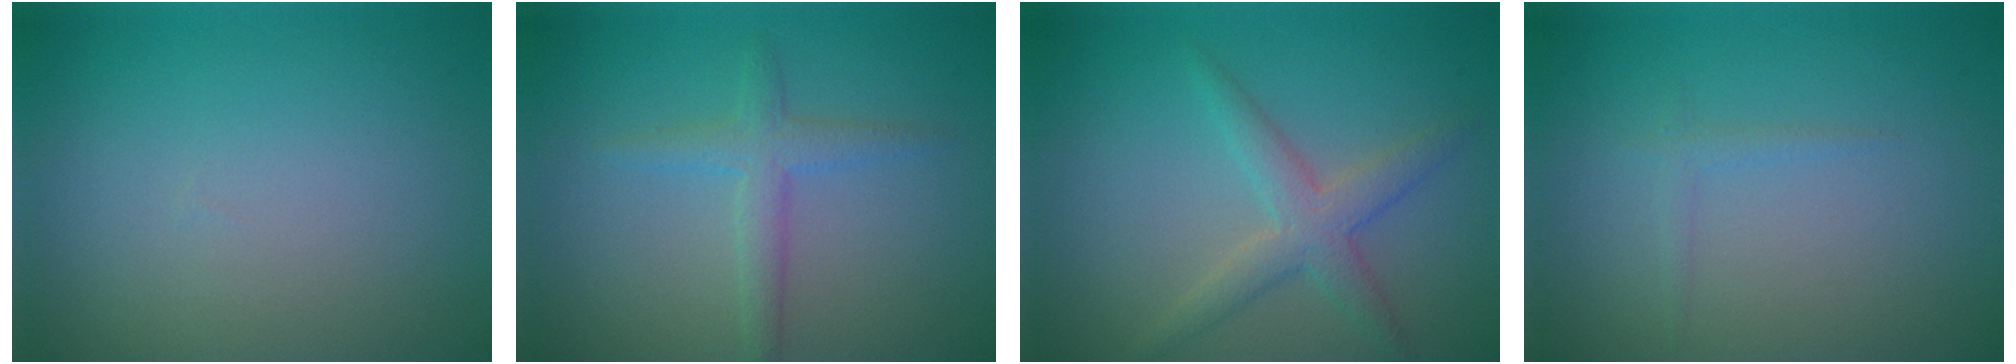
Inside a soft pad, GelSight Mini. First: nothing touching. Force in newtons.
{"total": 2.3, "press": 2.3, "slide": 0.2}
{"total": 3.1, "press": 3.1, "slide": 0.1}
{"total": 0.9, "press": 0.8, "slide": 0.1}